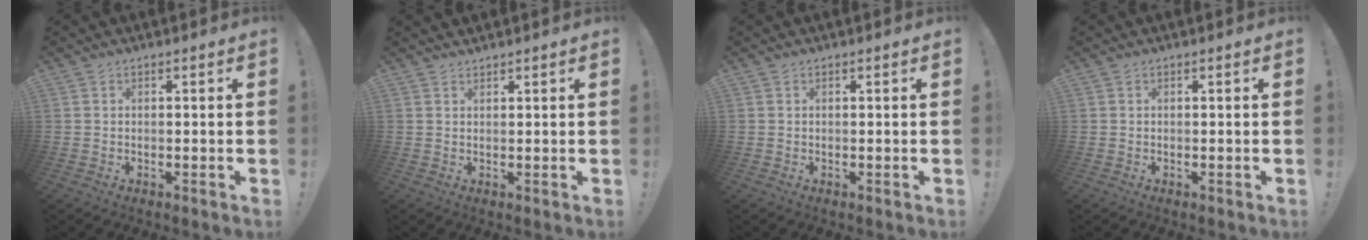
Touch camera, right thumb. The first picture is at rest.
{"total": 1.0, "force": [1.0, 0.1, -0.2], "torque": [0.005, -0.003, 0.019]}
{"total": 0.0}
{"total": 0.0}